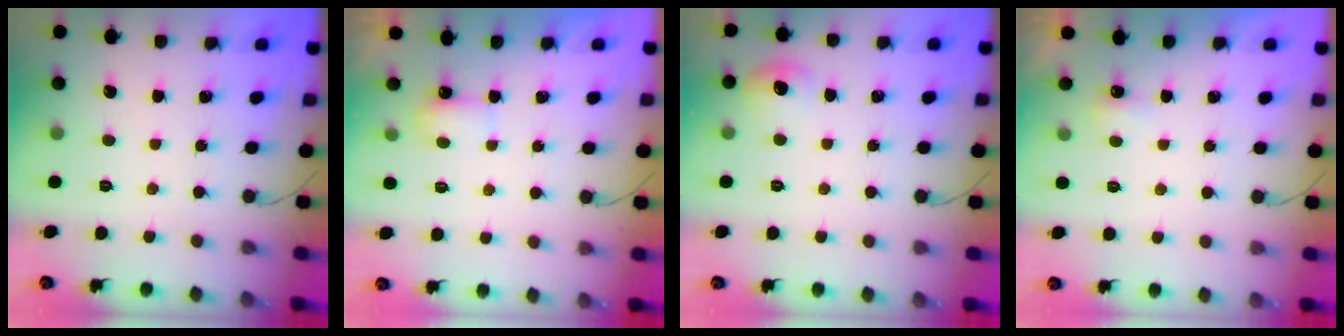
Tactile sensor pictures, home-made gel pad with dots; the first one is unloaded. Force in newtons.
{"total": 4.5, "press": 4.4, "slide": 0.7}
{"total": 7.2, "press": 7.0, "slide": 1.7}
{"total": 3.0, "press": 2.9, "slide": 0.8}